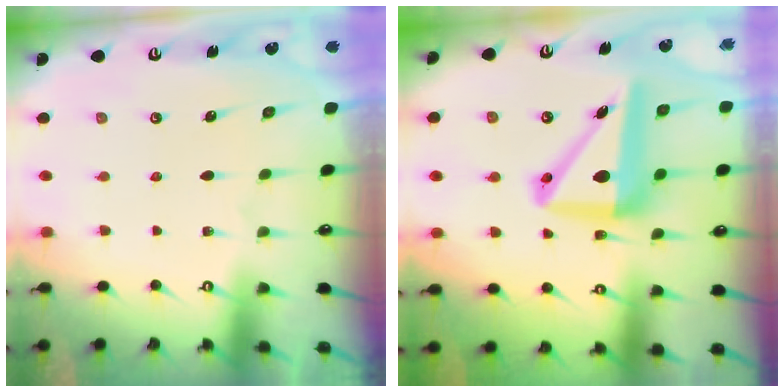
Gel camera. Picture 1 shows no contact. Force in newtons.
{"total": 13.0, "press": 12.7, "slide": 2.7}